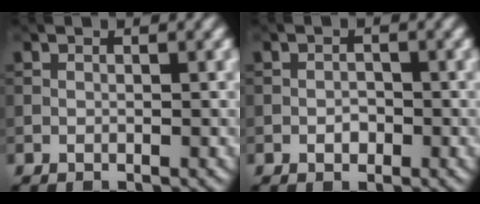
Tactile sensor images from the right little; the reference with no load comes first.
{"total": 1.0, "force": [-0.4, 0.7, 0.6], "torque": [-0.011, 0.001, -0.011]}